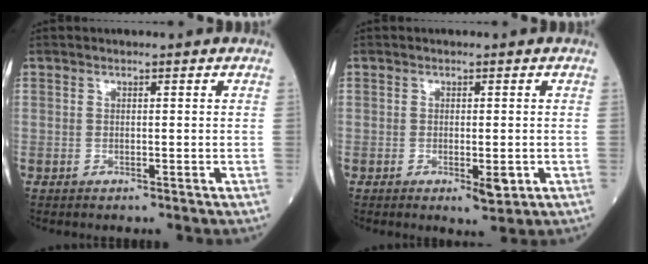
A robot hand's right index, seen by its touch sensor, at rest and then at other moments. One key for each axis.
{"total": 2.6, "fx": -0.8, "fy": 0.7, "fz": 2.4, "tx": -0.037, "ty": -0.006, "tz": -0.005}